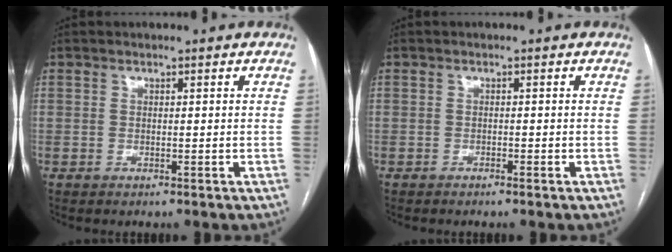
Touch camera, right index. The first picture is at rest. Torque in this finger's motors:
{"motor_torque": [-0.70, -0.60, -0.09, -0.01]}